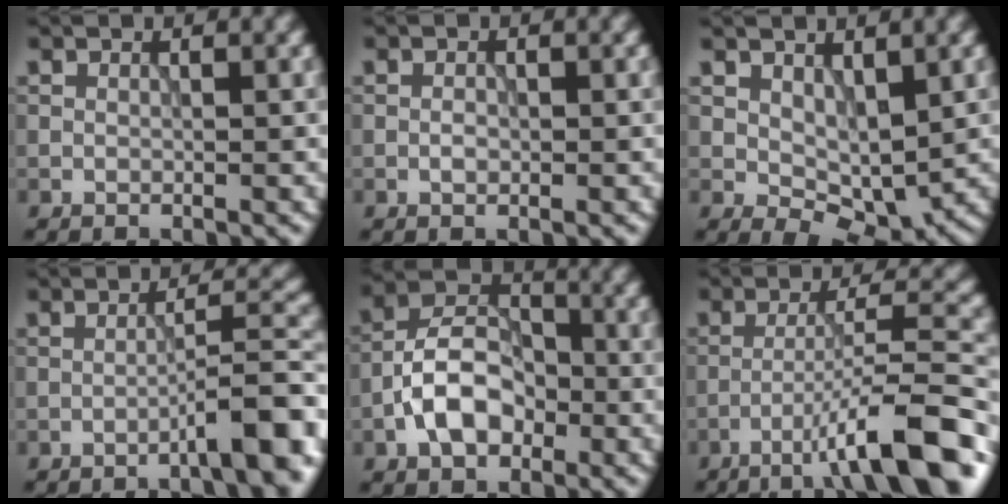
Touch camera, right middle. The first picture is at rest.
{"total": 0.9, "force": [-0.3, 0.5, 0.7], "torque": [-0.012, 0.001, -0.006]}
{"total": 3.9, "force": [1.0, 2.2, 3.1], "torque": [-0.054, -0.011, 0.023]}
{"total": 5.9, "force": [-3.3, 0.9, 4.9], "torque": [-0.064, 0.022, -0.054]}
{"total": 6.0, "force": [-2.1, 3.8, 4.1], "torque": [-0.067, 0.011, -0.045]}
{"total": 9.6, "force": [-5.5, 1.1, 7.7], "torque": [-0.113, 0.020, -0.089]}